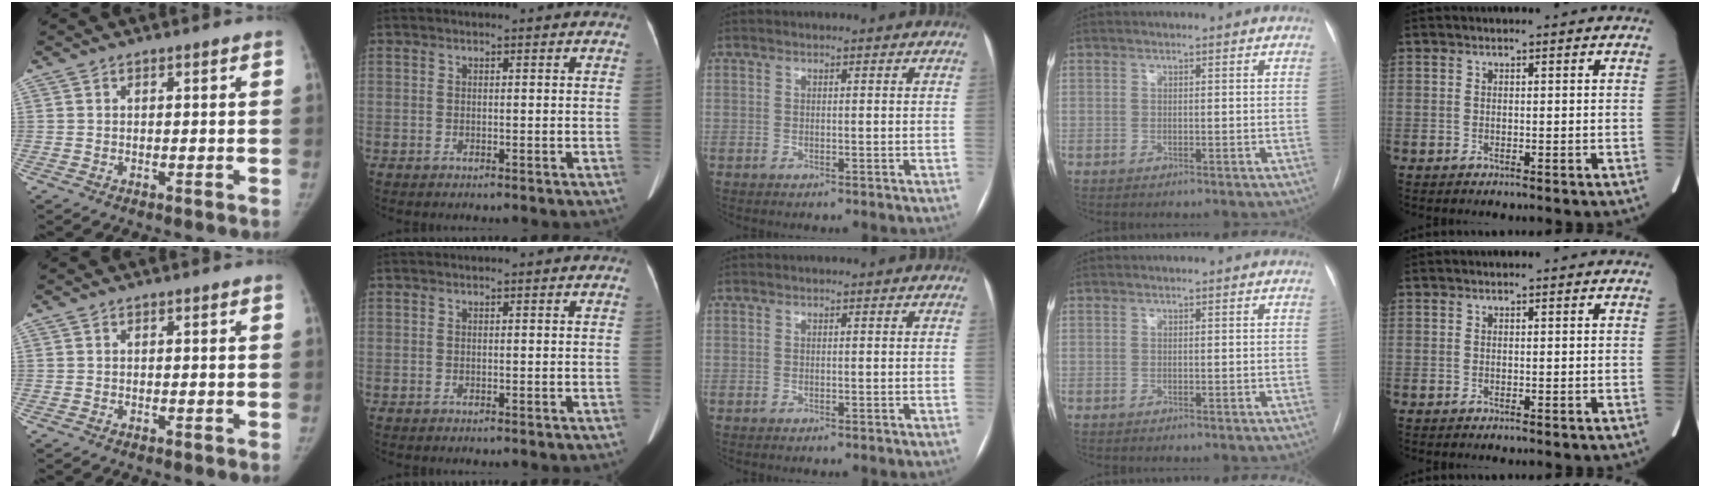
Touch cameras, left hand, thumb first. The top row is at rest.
{}